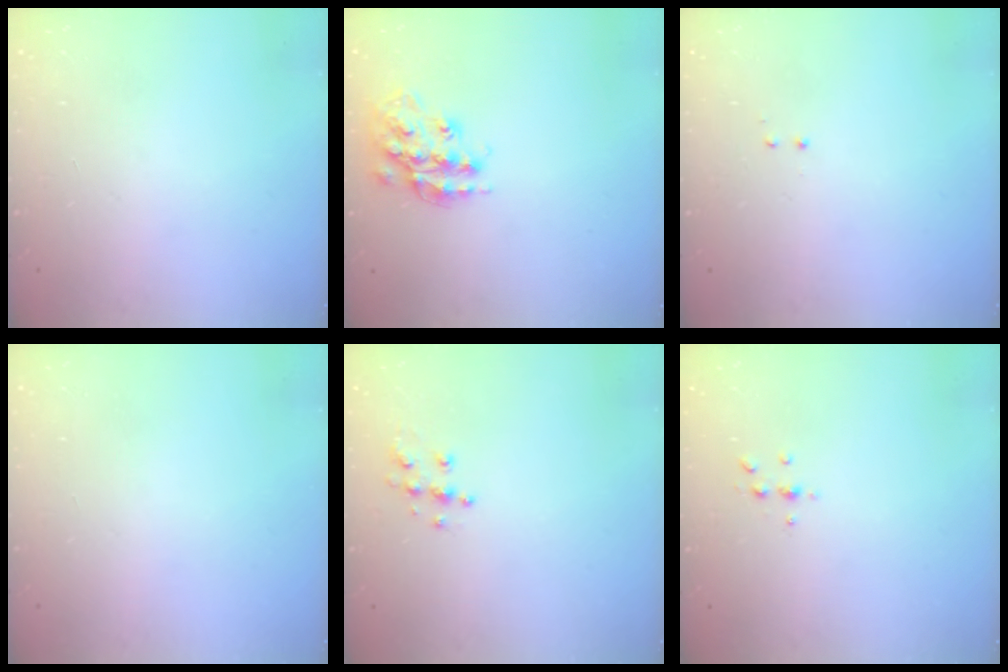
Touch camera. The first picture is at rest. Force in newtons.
{"total": 16.3, "press": 16.3, "slide": 0.8}
{"total": 0.5, "press": 0.5, "slide": 0.3}
{"total": 0.0}
{"total": 6.3, "press": 6.3, "slide": 0.3}
{"total": 4.2, "press": 4.1, "slide": 0.5}